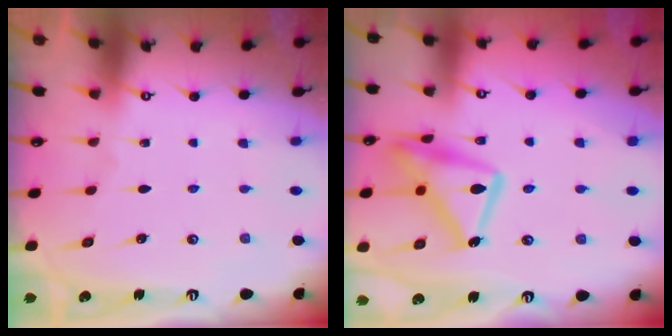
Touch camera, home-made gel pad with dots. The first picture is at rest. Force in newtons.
{"total": 19.3, "press": 19.2, "slide": 1.5}